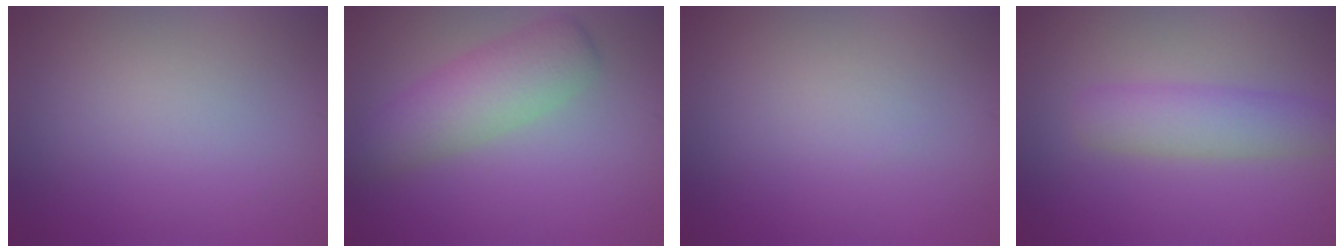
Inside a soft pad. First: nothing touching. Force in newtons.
{"total": 4.6, "press": 4.6, "slide": 0.1}
{"total": 0.0}
{"total": 3.5, "press": 3.5, "slide": 0.2}